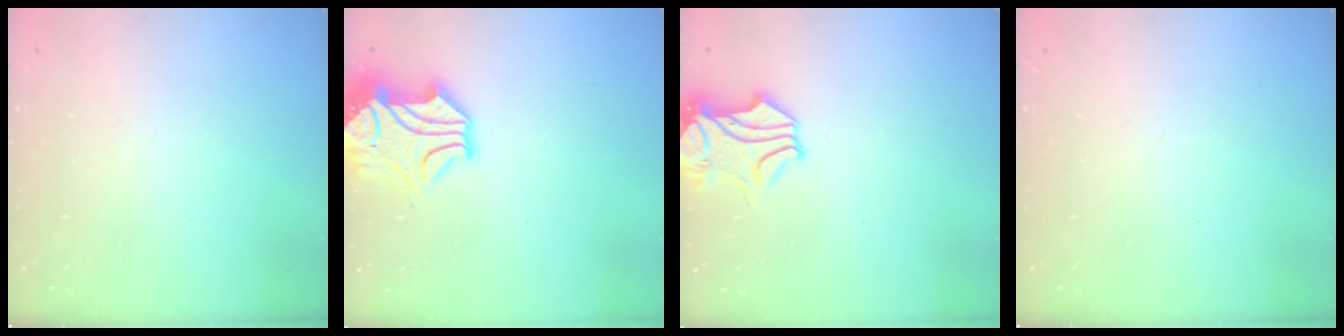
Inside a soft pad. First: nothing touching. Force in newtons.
{"total": 6.2, "press": 6.0, "slide": 1.3}
{"total": 1.8, "press": 1.2, "slide": 1.2}
{"total": 0.0}